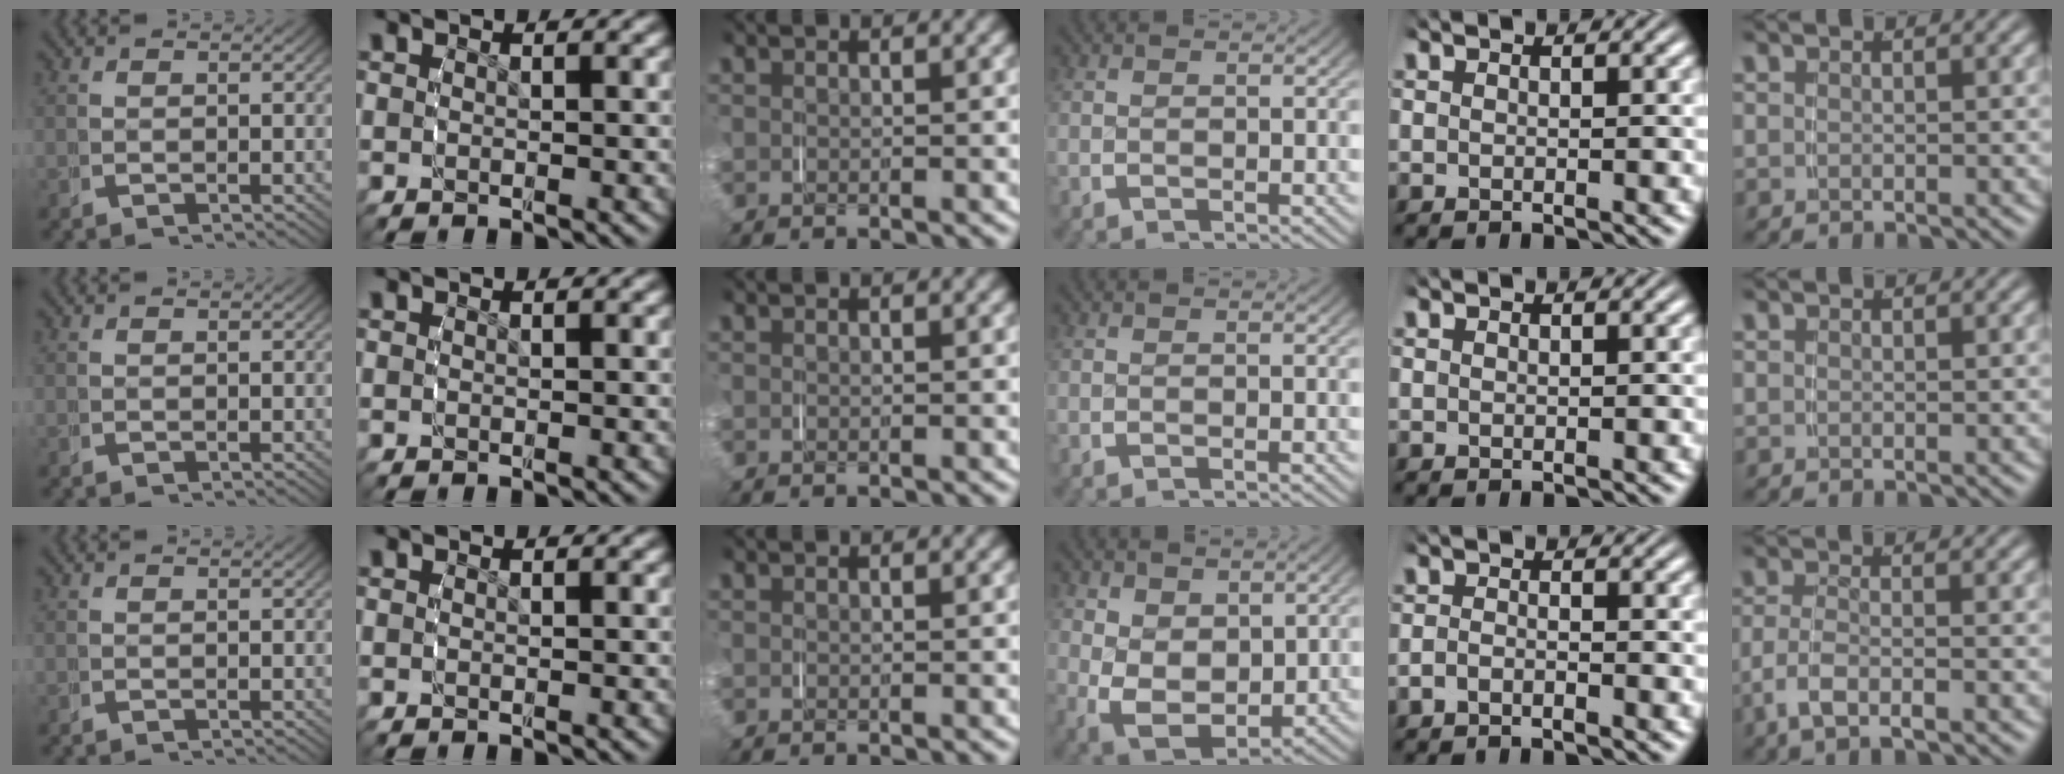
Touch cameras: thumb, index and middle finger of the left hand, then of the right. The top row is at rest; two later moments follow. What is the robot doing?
{"motion": "grasp_and_lifting", "object": "napkin"}